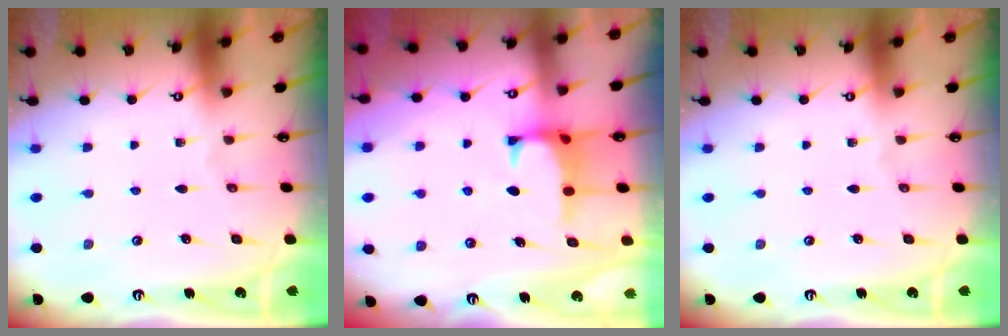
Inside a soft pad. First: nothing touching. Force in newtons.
{"total": 0.9, "press": 0.5, "slide": 0.8}
{"total": 0.0}